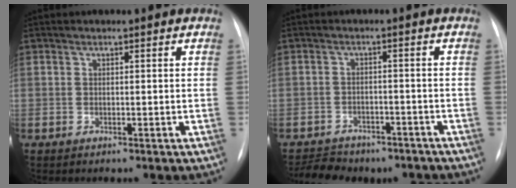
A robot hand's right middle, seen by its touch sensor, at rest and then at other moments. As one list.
[{"total": 9.7, "force": [-7.9, 4.8, 2.8], "torque": [-0.048, 0.010, -0.101]}]